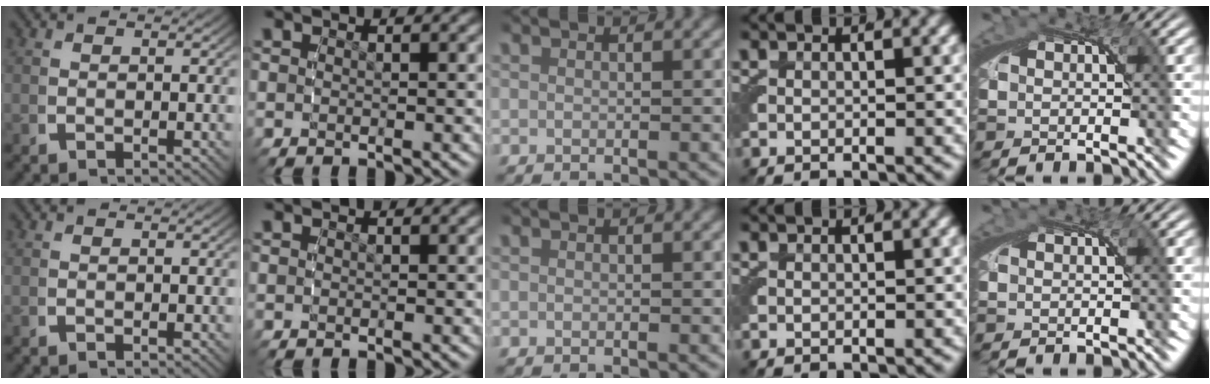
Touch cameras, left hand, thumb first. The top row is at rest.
{}